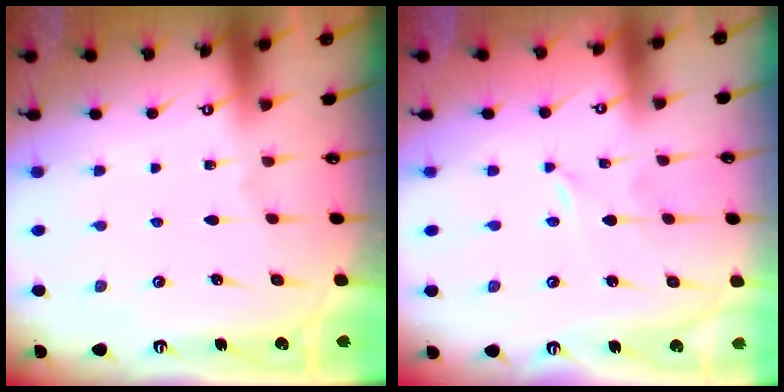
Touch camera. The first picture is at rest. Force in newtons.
{"total": 0.0}